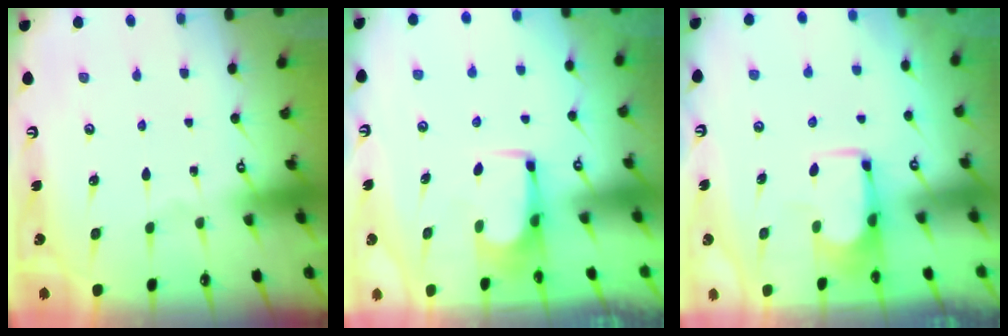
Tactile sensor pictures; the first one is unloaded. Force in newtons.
{"total": 3.4, "press": 3.4, "slide": 0.2}
{"total": 3.7, "press": 3.7, "slide": 0.2}